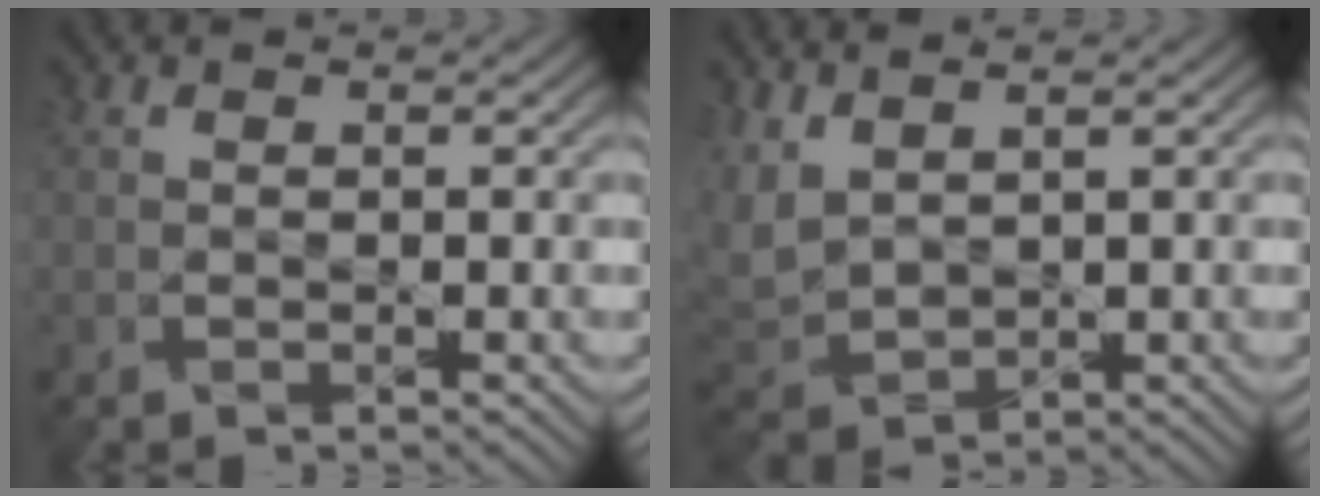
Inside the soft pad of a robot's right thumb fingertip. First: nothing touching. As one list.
[{"total": 5.3, "force": [2.8, 2.6, 3.7], "torque": [-0.125, 0.007, 0.060]}]